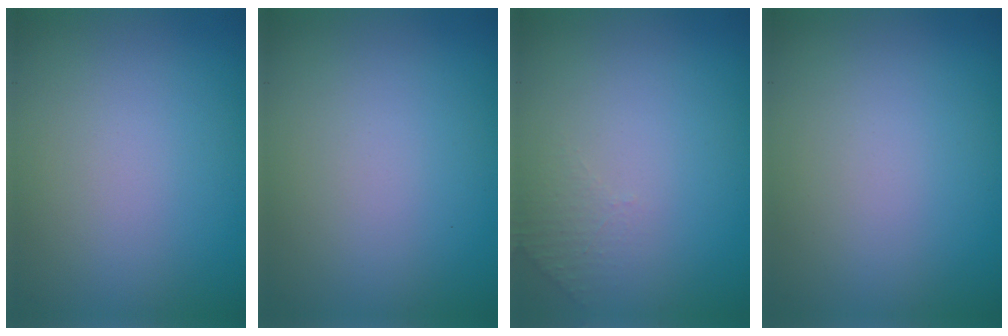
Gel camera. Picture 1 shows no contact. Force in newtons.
{"total": 0.0}
{"total": 1.3, "press": 1.2, "slide": 0.3}
{"total": 0.0}